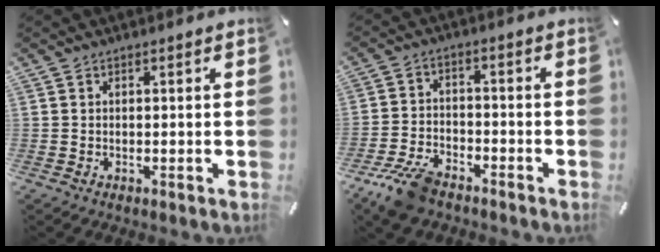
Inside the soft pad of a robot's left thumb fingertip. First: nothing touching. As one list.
[{"total": 9.3, "force": [-6.9, 4.2, 4.7], "torque": [-0.097, 0.031, -0.131]}]